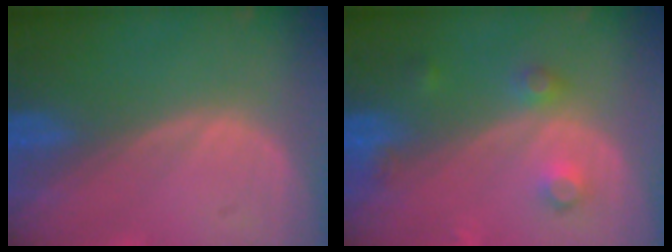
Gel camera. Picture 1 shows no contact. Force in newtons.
{"total": 3.7, "press": 3.5, "slide": 1.4}